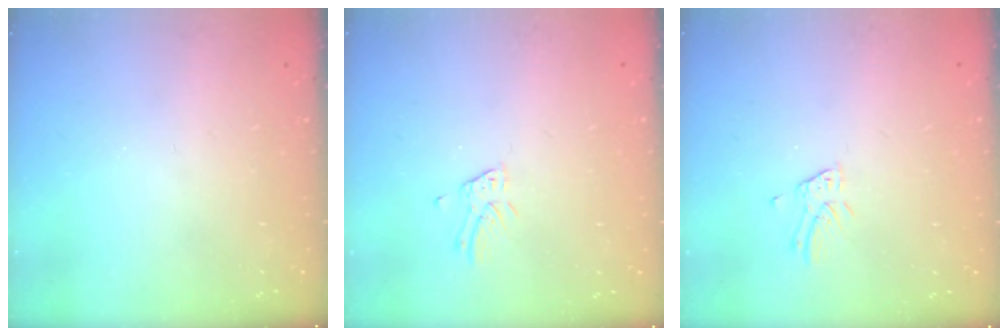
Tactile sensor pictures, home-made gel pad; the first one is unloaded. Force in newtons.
{"total": 2.8, "press": 2.8, "slide": 0.1}
{"total": 2.8, "press": 2.8, "slide": 0.1}